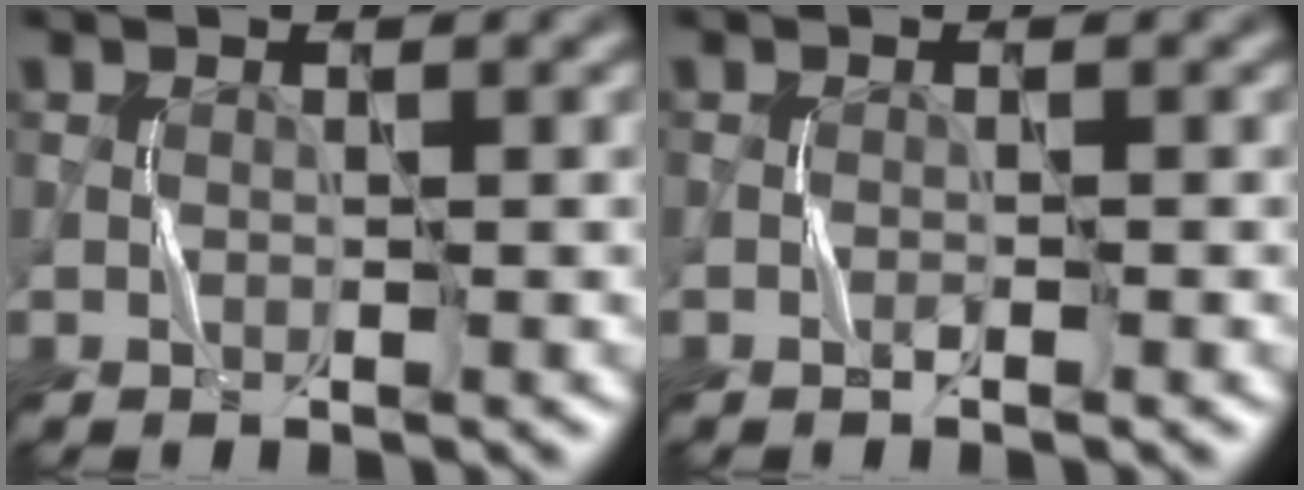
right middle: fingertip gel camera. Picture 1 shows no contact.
{"total": 0.7, "force": [-0.6, 0.0, 0.4], "torque": [-0.009, 0.004, -0.012]}